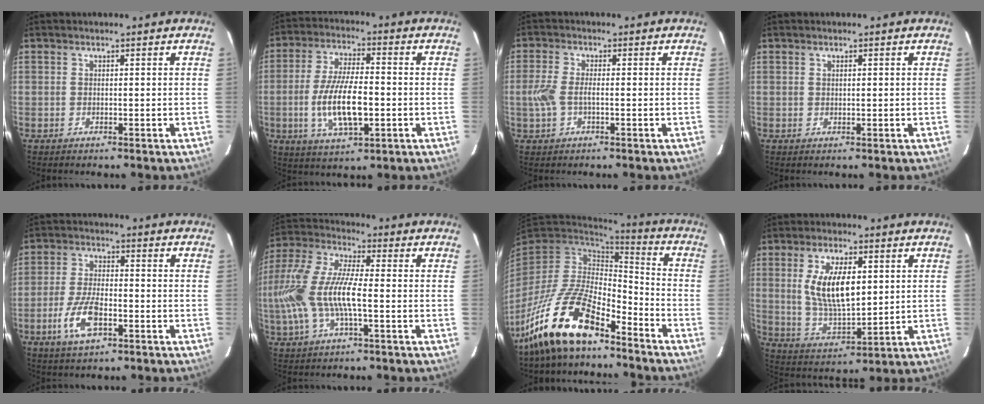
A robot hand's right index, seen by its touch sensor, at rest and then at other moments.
{"total": 12.4, "force": [-2.5, 4.3, 11.4], "torque": [-0.228, -0.008, -0.042]}
{"total": 4.7, "force": [-0.9, 2.0, 4.1], "torque": [-0.094, 0.003, -0.016]}
{"total": 0.6, "force": [0.3, 0.2, 0.5], "torque": [-0.009, 0.003, 0.007]}
{"total": 8.8, "force": [-3.6, 3.4, 7.2], "torque": [-0.156, -0.004, -0.068]}
{"total": 16.2, "force": [-2.8, 4.8, 15.3], "torque": [-0.316, -0.001, -0.056]}
{"total": 18.8, "force": [-13.2, 6.7, 11.6], "torque": [-0.247, -0.016, -0.247]}
{"total": 12.3, "force": [2.5, 5.1, 10.9], "torque": [-0.210, -0.002, 0.056]}